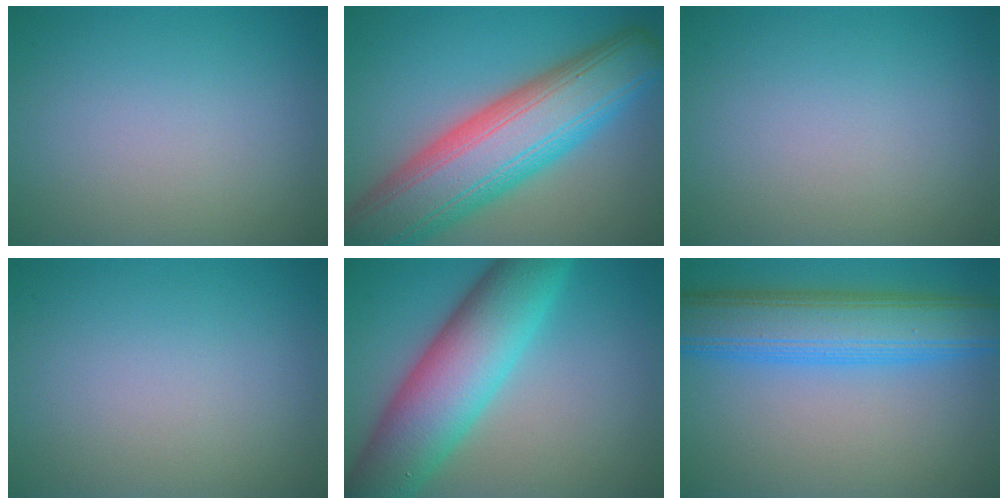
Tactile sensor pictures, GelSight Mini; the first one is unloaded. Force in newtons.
{"total": 12.8, "press": 12.7, "slide": 0.8}
{"total": 0.0}
{"total": 0.0}
{"total": 10.3, "press": 10.3, "slide": 0.2}
{"total": 8.6, "press": 8.5, "slide": 0.4}